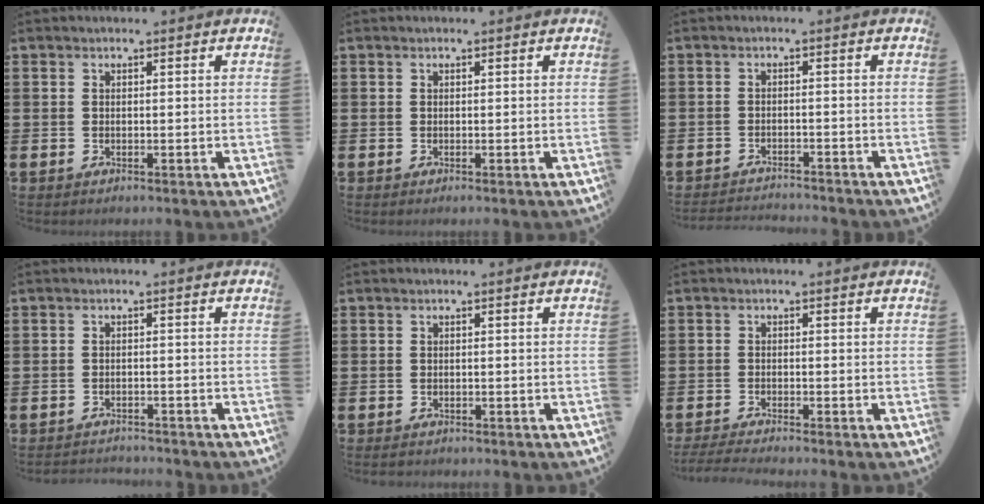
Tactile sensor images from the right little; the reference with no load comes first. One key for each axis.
{"total": 0.0}
{"total": 1.9, "fx": -1.9, "fy": -0.1, "fz": -0.1, "tx": -0.002, "ty": 0.002, "tz": -0.040}
{"total": 1.5, "fx": -1.5, "fy": 0.0, "fz": -0.2, "tx": -0.002, "ty": 0.003, "tz": -0.033}
{"total": 0.5, "fx": -0.4, "fy": 0.3, "fz": 0.0, "tx": -0.003, "ty": 0.003, "tz": -0.011}
{"total": 1.6, "fx": -1.4, "fy": 0.0, "fz": 0.7, "tx": -0.012, "ty": 0.002, "tz": -0.027}